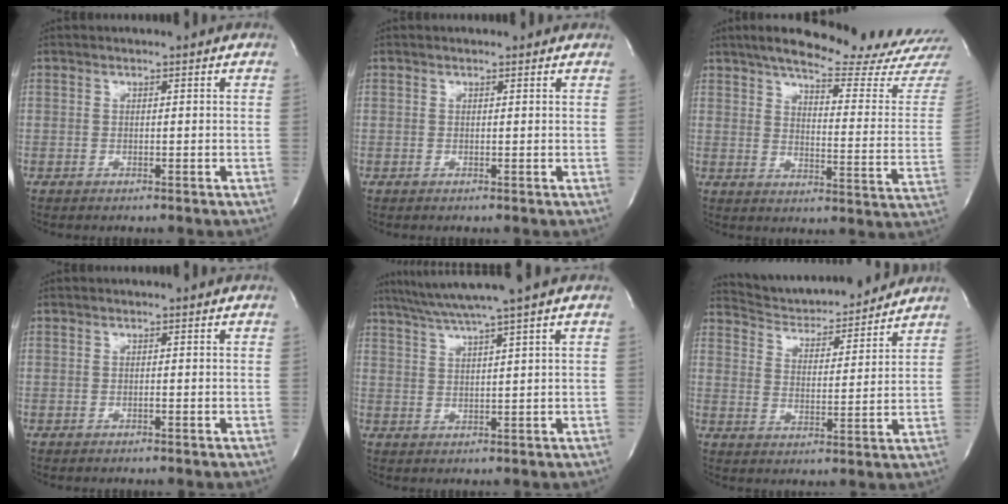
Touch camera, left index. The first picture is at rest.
{"total": 1.6, "force": [1.4, 0.5, 0.5], "torque": [-0.016, 0.009, 0.010]}
{"total": 22.9, "force": [20.5, 0.0, 10.1], "torque": [-0.151, -0.091, 0.254]}
{"total": 0.0}
{"total": 7.5, "force": [5.8, -2.1, 4.2], "torque": [-0.072, 0.012, 0.098]}
{"total": 13.9, "force": [13.3, 1.7, 3.3], "torque": [-0.055, -0.002, 0.204]}